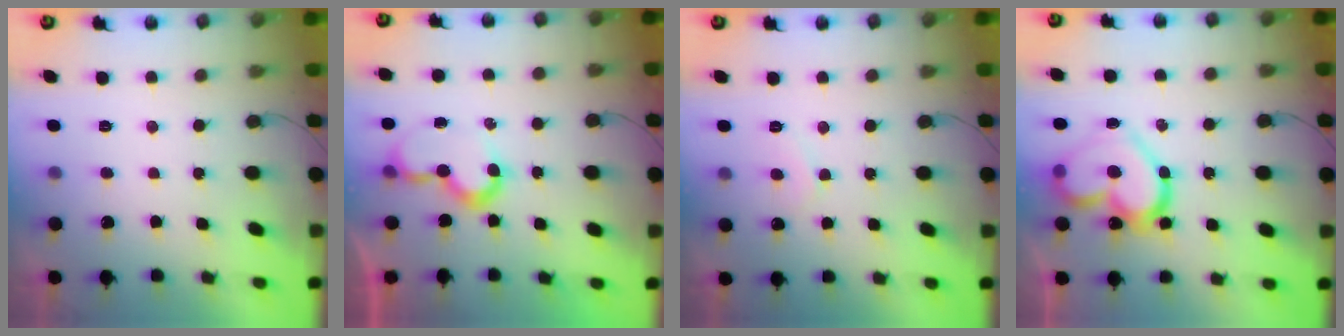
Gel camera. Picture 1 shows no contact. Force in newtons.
{"total": 7.8, "press": 7.8, "slide": 0.7}
{"total": 5.5, "press": 5.5, "slide": 0.5}
{"total": 18.3, "press": 18.2, "slide": 1.8}